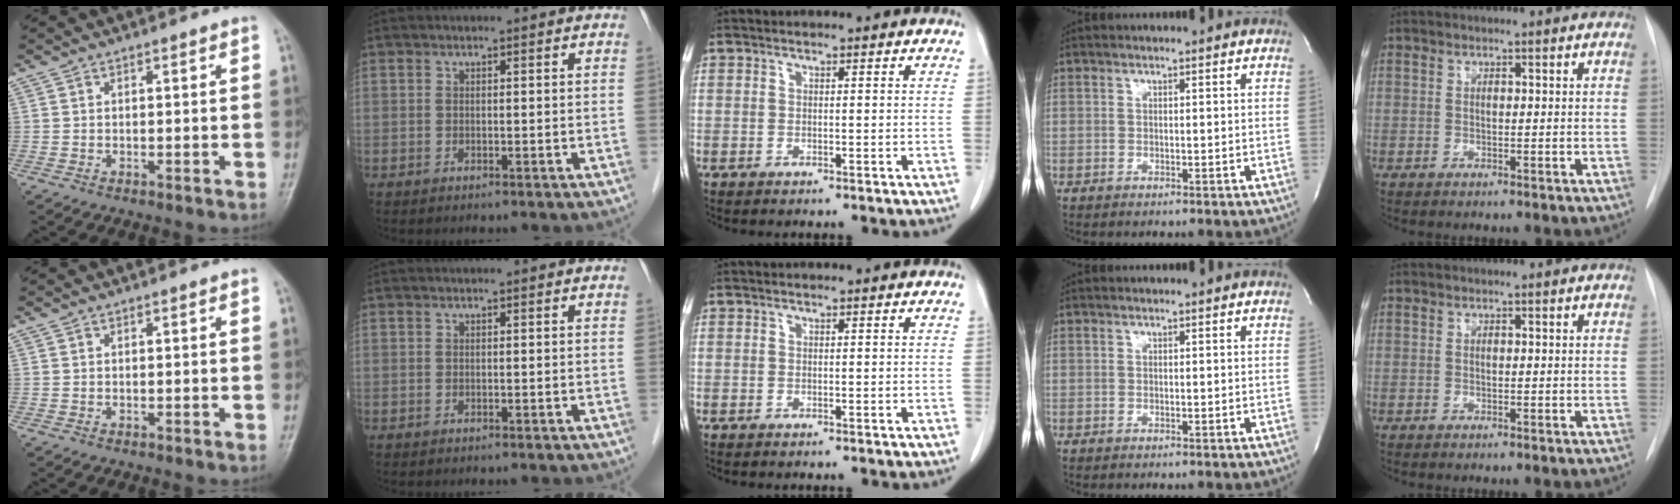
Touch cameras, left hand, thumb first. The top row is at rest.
{}